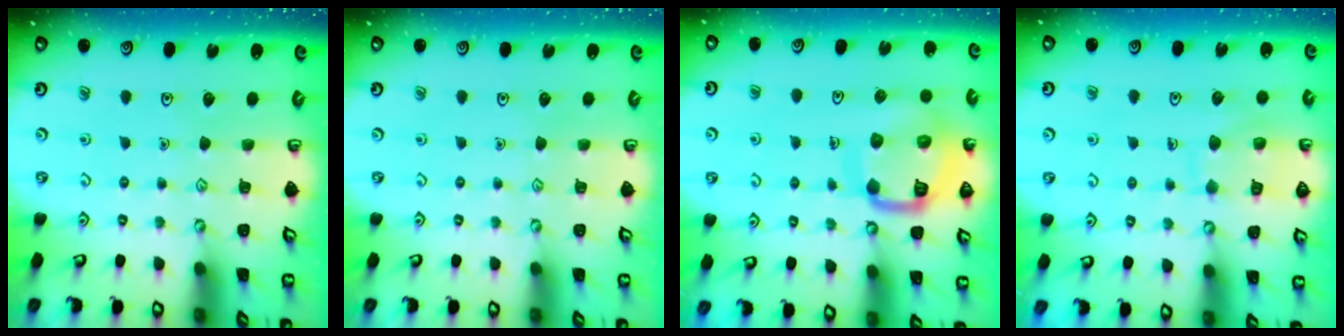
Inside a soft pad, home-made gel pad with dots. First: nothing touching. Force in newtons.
{"total": 0.0}
{"total": 15.7, "press": 15.6, "slide": 1.6}
{"total": 9.1, "press": 9.0, "slide": 0.9}